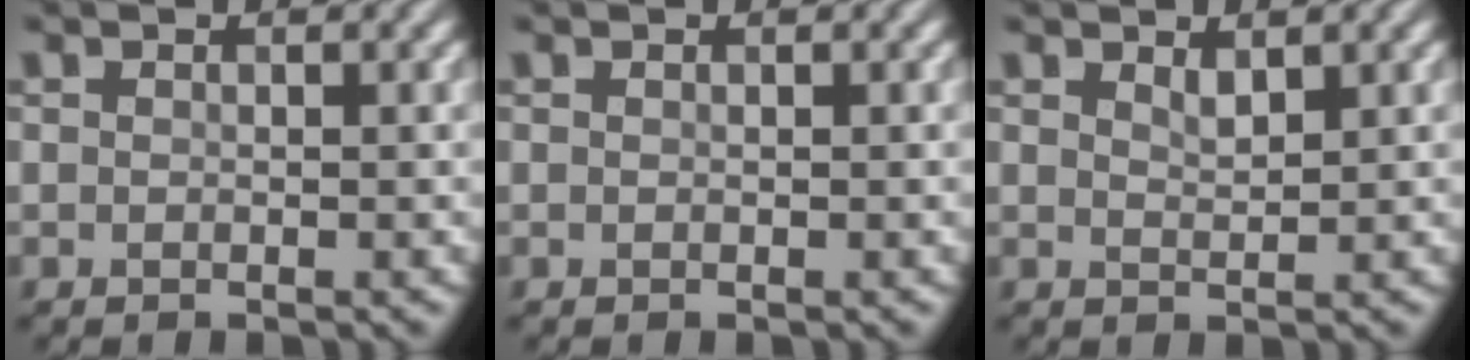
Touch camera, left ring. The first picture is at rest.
{"total": 0.0}
{"total": 1.1, "force": [0.9, 0.3, 0.6], "torque": [-0.014, 0.000, 0.018]}